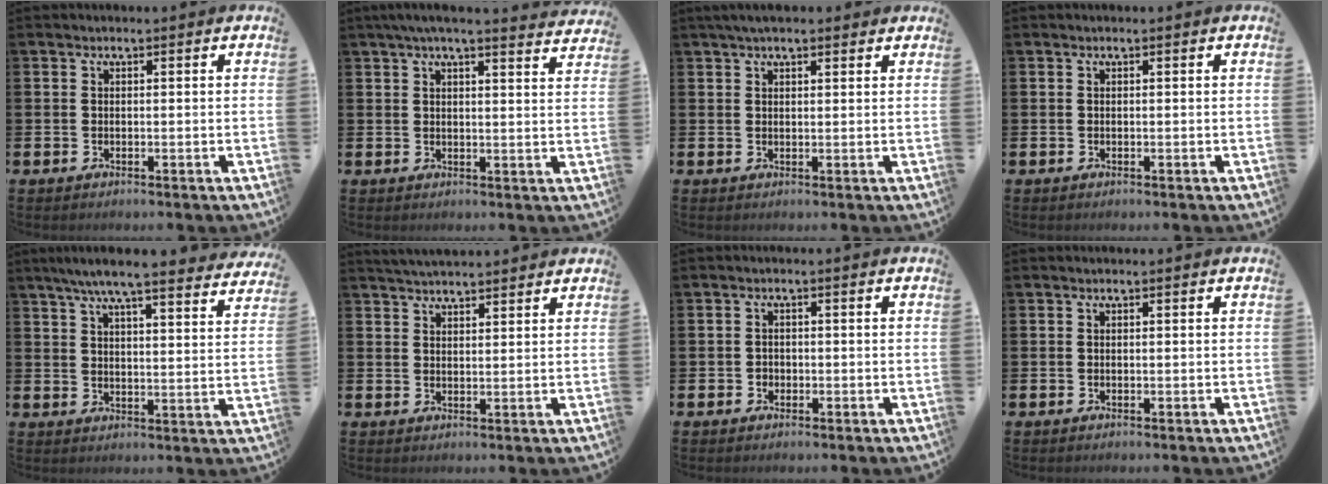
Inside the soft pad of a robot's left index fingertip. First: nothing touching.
{"total": 4.5, "force": [4.2, -0.1, 1.7], "torque": [-0.041, -0.011, 0.076]}
{"total": 2.6, "force": [2.1, 0.8, 1.3], "torque": [-0.023, 0.002, 0.037]}
{"total": 0.0}
{"total": 7.4, "force": [6.8, 0.4, 2.8], "torque": [-0.065, -0.035, 0.117]}
{"total": 3.4, "force": [3.3, 0.5, 0.6], "torque": [-0.017, -0.008, 0.060]}
{"total": 1.1, "force": [-0.4, 1.1, 0.1], "torque": [-0.001, 0.004, -0.011]}
{"total": 0.0}